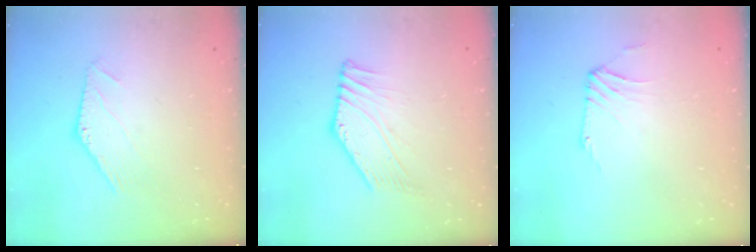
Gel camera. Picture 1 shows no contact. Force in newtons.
{"total": 0.6, "press": 0.2, "slide": 0.6}
{"total": 0.6, "press": 0.4, "slide": 0.5}